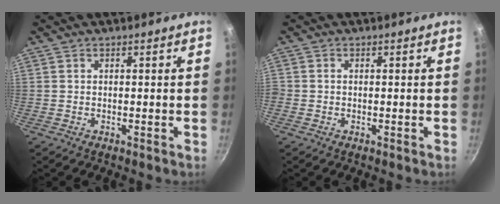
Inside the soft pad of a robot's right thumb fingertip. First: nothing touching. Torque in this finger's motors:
{"motor_torque": [-0.04, -0.39, 0.90, 0.18, 0.07]}